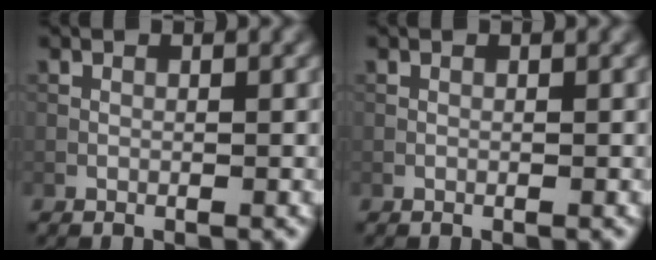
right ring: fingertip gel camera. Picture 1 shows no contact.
{"total": 0.0}